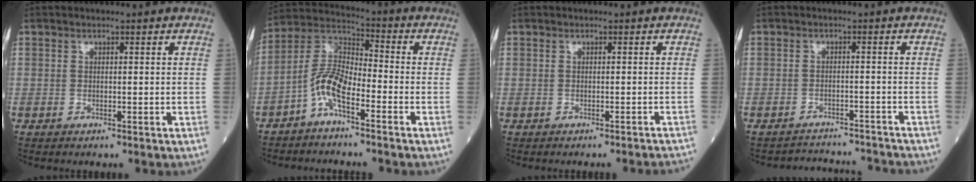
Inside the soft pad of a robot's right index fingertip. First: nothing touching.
{"total": 7.6, "force": [-4.1, 2.2, 6.0], "torque": [-0.136, 0.016, -0.086]}
{"total": 4.2, "force": [-4.0, -0.7, 1.2], "torque": [-0.005, -0.009, -0.045]}
{"total": 7.6, "force": [-7.5, 1.0, -0.1], "torque": [0.005, 0.014, -0.096]}